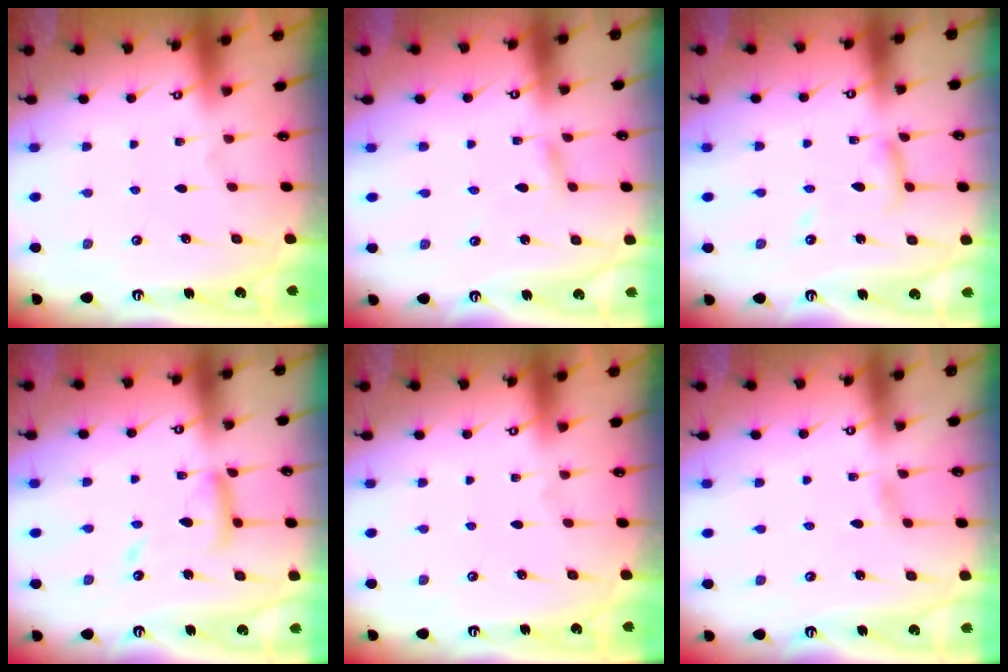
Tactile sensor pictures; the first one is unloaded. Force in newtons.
{"total": 2.5, "press": 2.5, "slide": 0.2}
{"total": 8.0, "press": 8.0, "slide": 0.7}
{"total": 12.4, "press": 12.3, "slide": 1.1}
{"total": 0.0}
{"total": 2.7, "press": 2.7, "slide": 0.4}